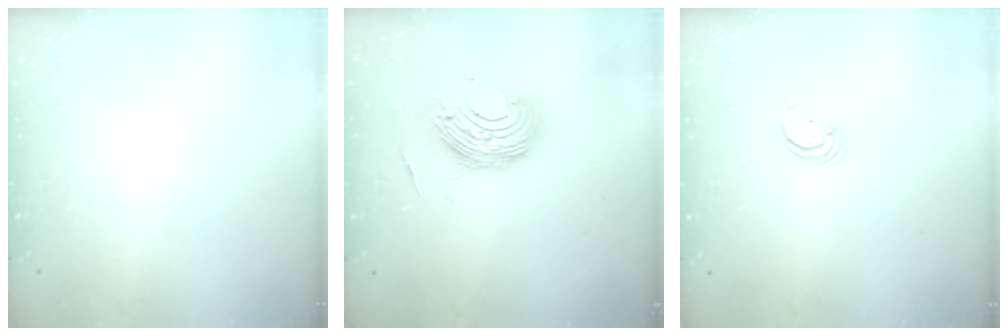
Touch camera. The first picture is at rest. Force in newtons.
{"total": 11.3, "press": 11.2, "slide": 1.2}
{"total": 3.6, "press": 3.6, "slide": 0.2}